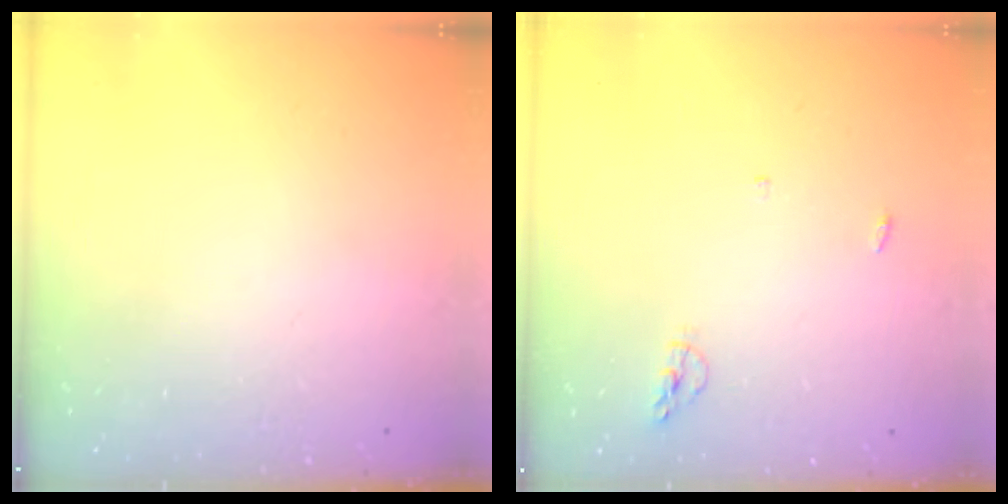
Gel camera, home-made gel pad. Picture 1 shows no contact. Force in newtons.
{"total": 4.3, "press": 4.1, "slide": 1.0}